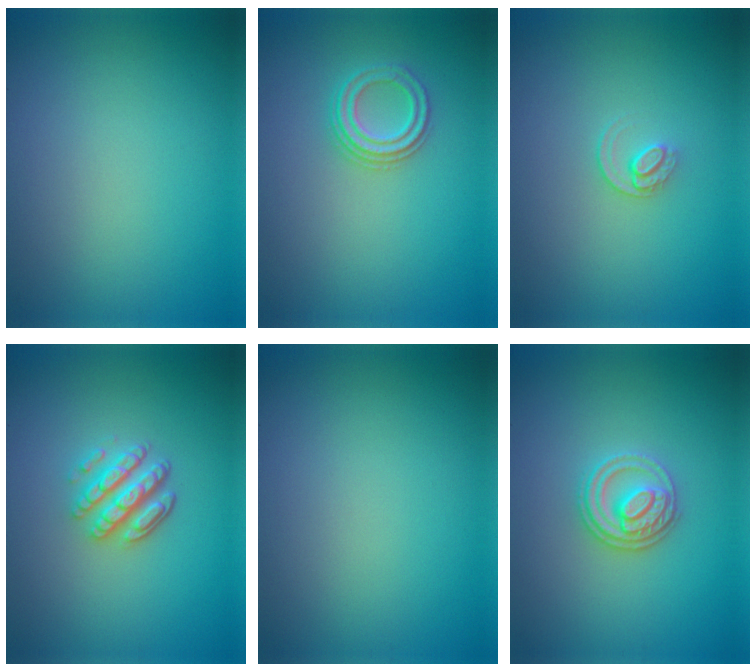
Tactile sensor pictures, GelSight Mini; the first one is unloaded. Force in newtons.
{"total": 2.2, "press": 2.1, "slide": 0.7}
{"total": 1.2, "press": 0.8, "slide": 0.9}
{"total": 3.7, "press": 3.1, "slide": 2.0}
{"total": 0.0}
{"total": 3.2, "press": 2.9, "slide": 1.2}